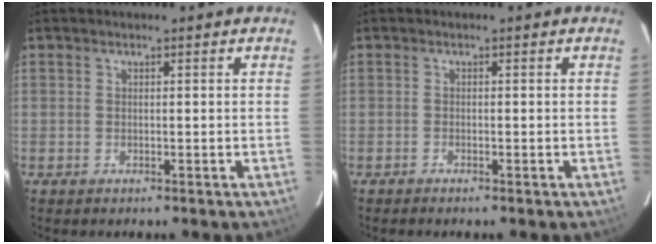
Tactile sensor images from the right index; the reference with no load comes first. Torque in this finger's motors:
{"motor_torque": [0.30, -0.20, 0.12, 0.02]}